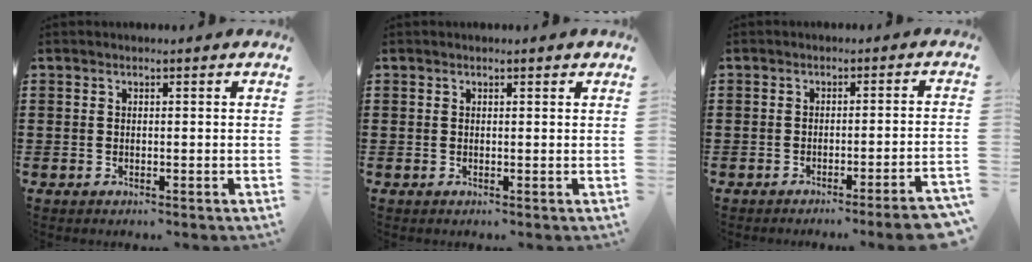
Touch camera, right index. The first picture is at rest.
{"total": 0.5, "force": [0.3, 0.3, 0.3], "torque": [-0.006, 0.002, 0.006]}
{"total": 3.0, "force": [-2.4, -0.6, 1.8], "torque": [-0.029, -0.010, -0.047]}